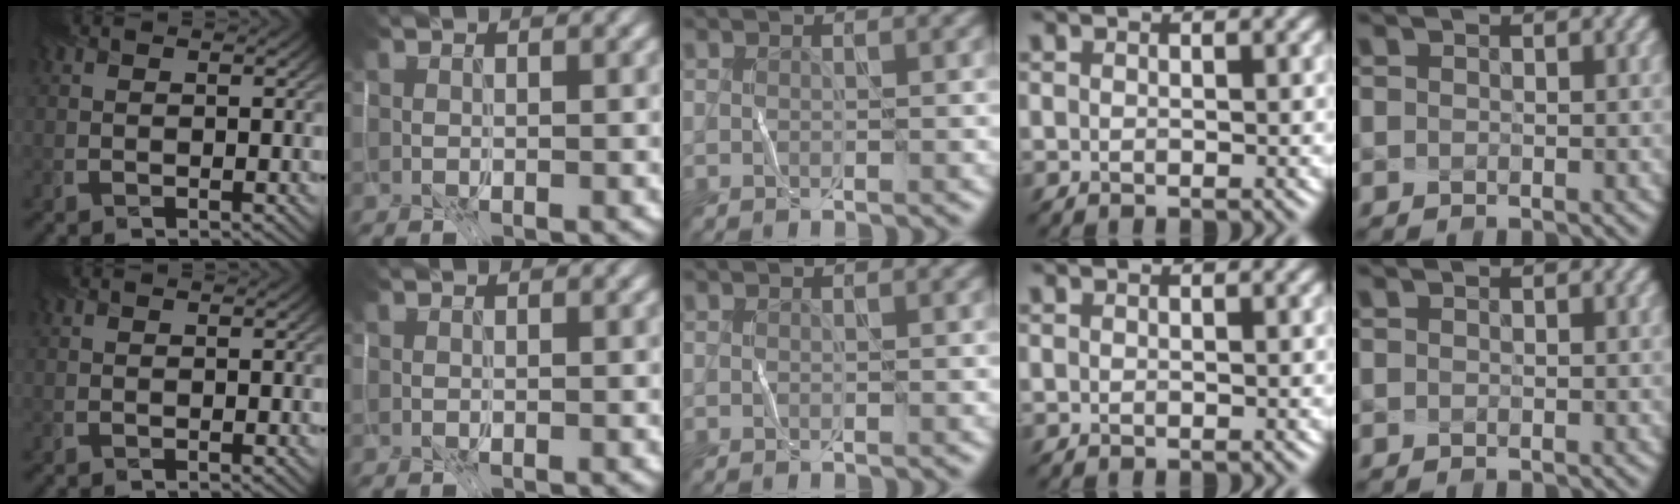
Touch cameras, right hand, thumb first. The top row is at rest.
{}